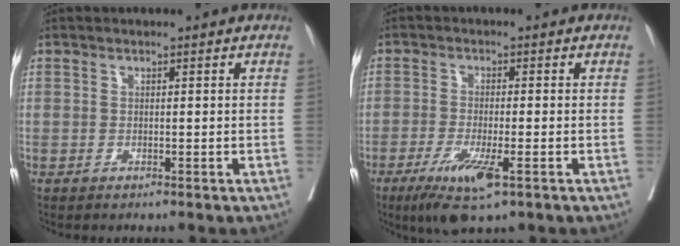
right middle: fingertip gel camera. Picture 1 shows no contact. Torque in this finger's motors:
{"motor_torque": [1.21, -0.81, 0.35, 0.12]}